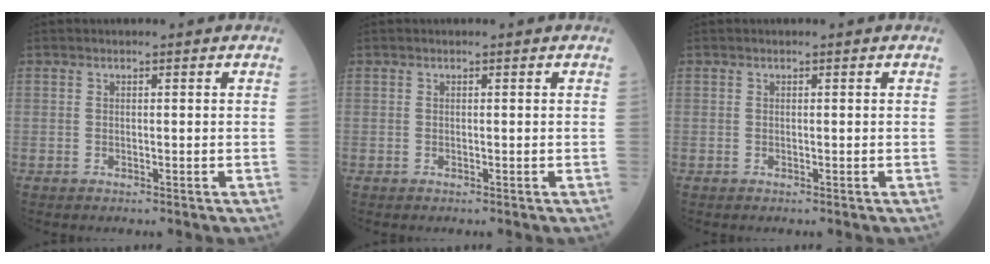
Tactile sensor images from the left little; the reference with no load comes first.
{"total": 0.0}
{"total": 0.0}